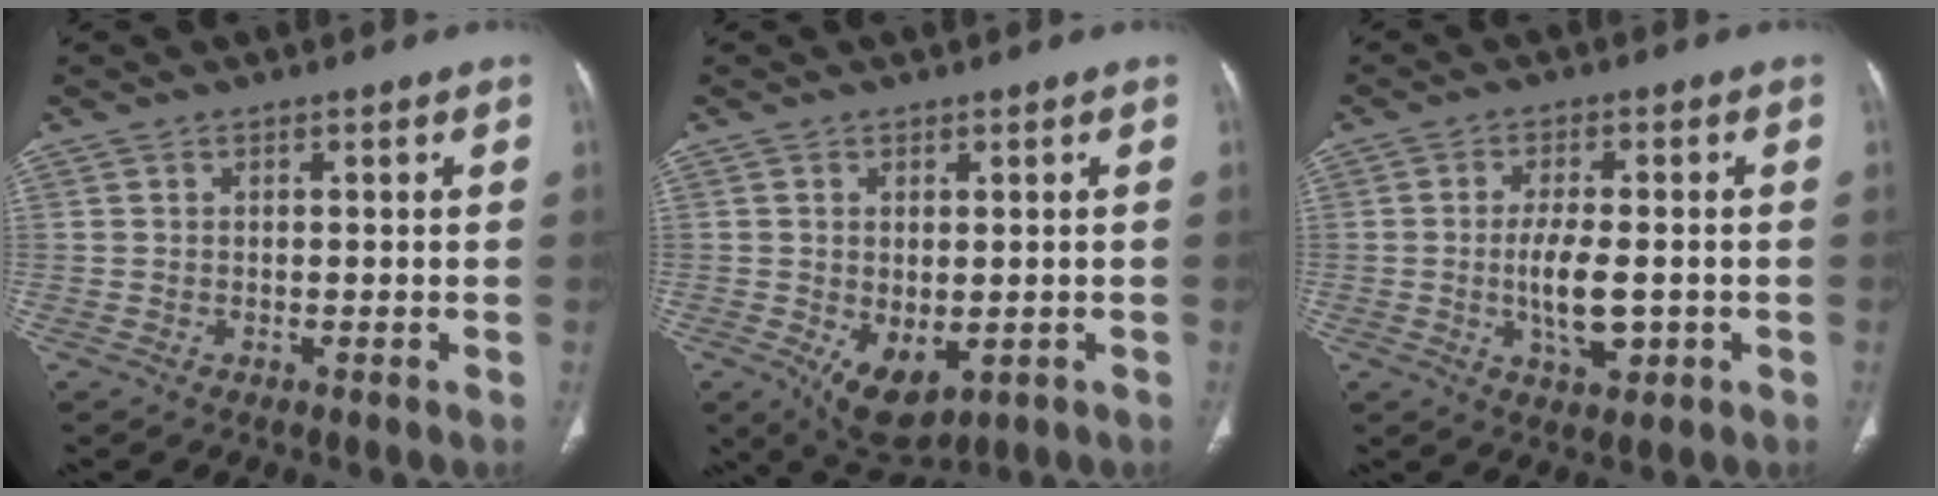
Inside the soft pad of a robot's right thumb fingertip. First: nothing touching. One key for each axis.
{"total": 8.0, "fx": -2.0, "fy": 4.5, "fz": 6.2, "tx": -0.092, "ty": -0.012, "tz": -0.012}
{"total": 7.0, "fx": -1.1, "fy": 2.7, "fz": 6.3, "tx": -0.125, "ty": -0.001, "tz": -0.019}